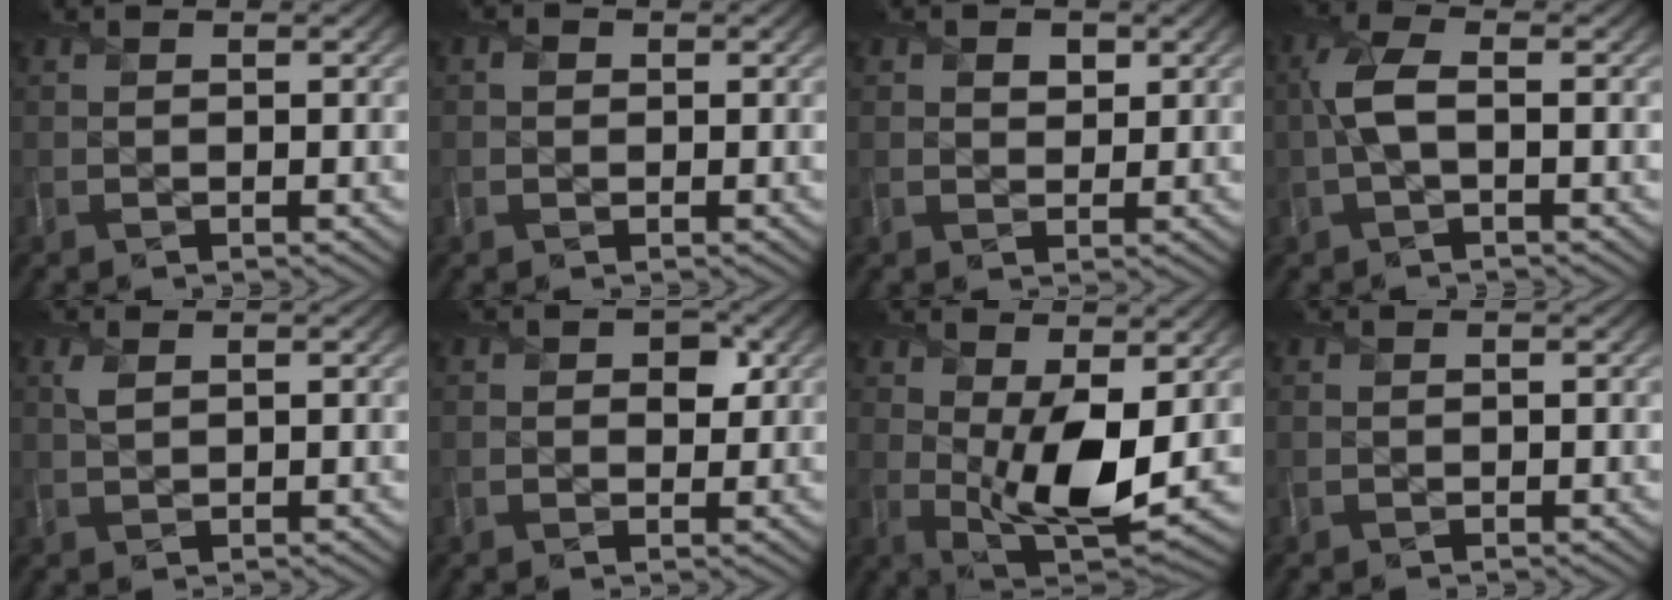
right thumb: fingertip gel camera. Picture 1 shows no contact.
{"total": 1.0, "force": [0.2, 1.0, 0.3], "torque": [-0.005, 0.001, 0.000]}
{"total": 1.9, "force": [1.0, 1.4, 0.8], "torque": [-0.011, -0.005, 0.018]}
{"total": 4.1, "force": [-0.3, 1.5, 3.8], "torque": [-0.092, 0.008, -0.012]}
{"total": 1.5, "force": [0.7, 0.7, 1.1], "torque": [-0.032, 0.001, 0.016]}
{"total": 2.3, "force": [0.8, 1.8, 1.1], "torque": [-0.013, -0.007, 0.007]}
{"total": 10.5, "force": [0.8, 4.8, 9.3], "torque": [-0.180, -0.013, 0.022]}
{"total": 0.0}